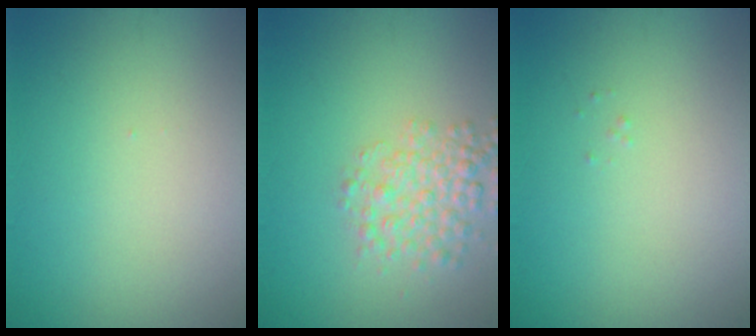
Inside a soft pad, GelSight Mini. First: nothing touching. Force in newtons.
{"total": 3.5, "press": 3.5, "slide": 0.1}
{"total": 0.0}